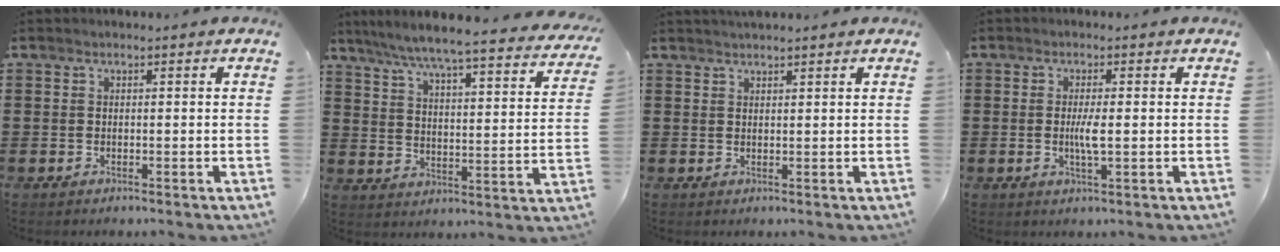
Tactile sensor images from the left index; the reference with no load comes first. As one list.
[{"total": 6.1, "force": [5.5, -0.4, 2.5], "torque": [-0.075, -0.044, 0.089]}, {"total": 1.3, "force": [1.3, 0.1, 0.2], "torque": [-0.005, 0.001, 0.024]}, {"total": 3.3, "force": [-0.2, 0.5, 3.2], "torque": [-0.060, -0.002, -0.004]}]